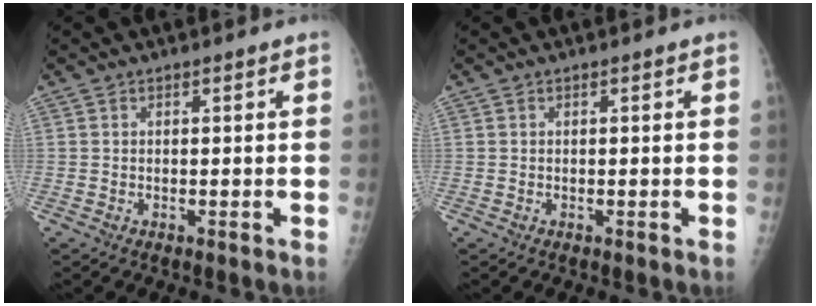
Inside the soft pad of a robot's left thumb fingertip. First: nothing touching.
{"total": 0.0}